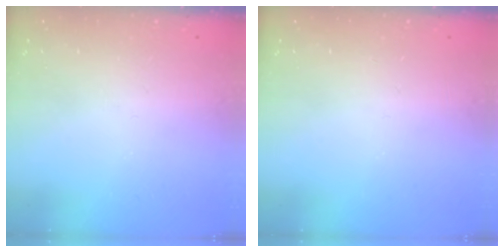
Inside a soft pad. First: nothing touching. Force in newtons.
{"total": 0.0}